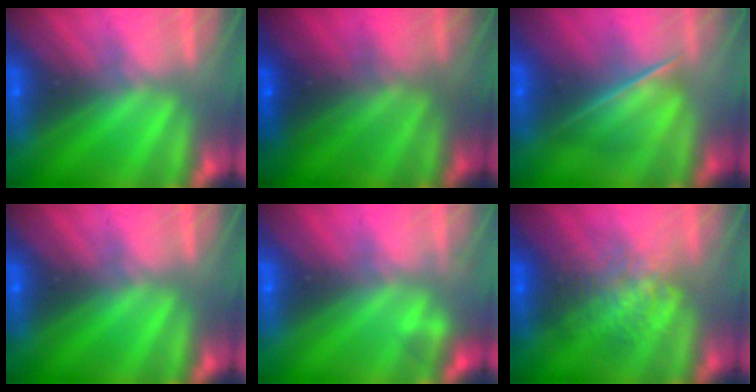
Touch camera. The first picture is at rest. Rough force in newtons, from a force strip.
{"total": 6.9}
{"total": 2.7}
{"total": 0.0}
{"total": 2.2}
{"total": 2.2}